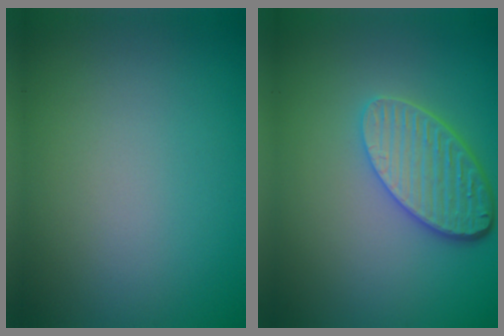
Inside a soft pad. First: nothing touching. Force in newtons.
{"total": 4.8, "press": 3.9, "slide": 2.8}